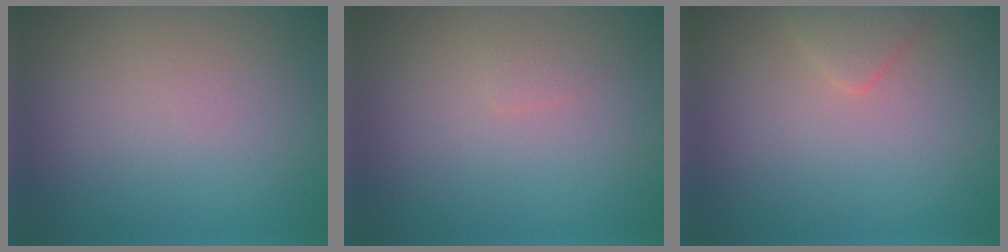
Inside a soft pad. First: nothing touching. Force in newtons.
{"total": 0.6, "press": 0.6, "slide": 0.0}
{"total": 1.4, "press": 1.4, "slide": 0.1}